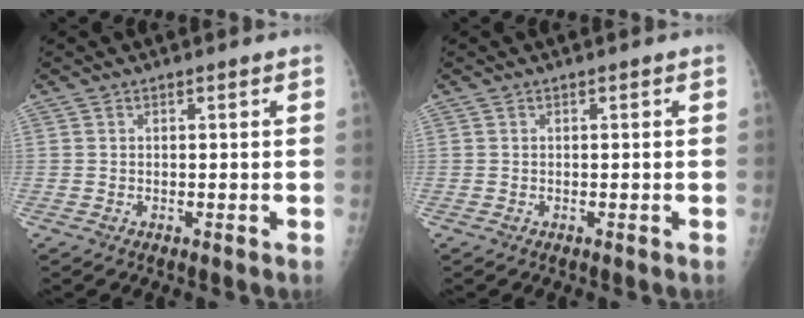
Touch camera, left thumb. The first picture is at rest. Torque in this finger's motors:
{"motor_torque": [-0.05, 0.08, -0.07, 0.00, 0.00]}